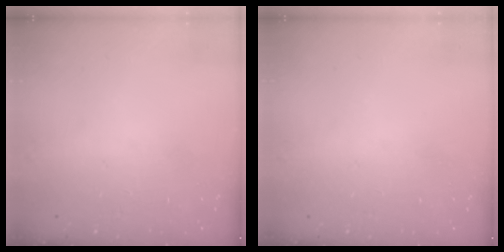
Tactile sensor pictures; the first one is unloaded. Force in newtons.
{"total": 0.0}